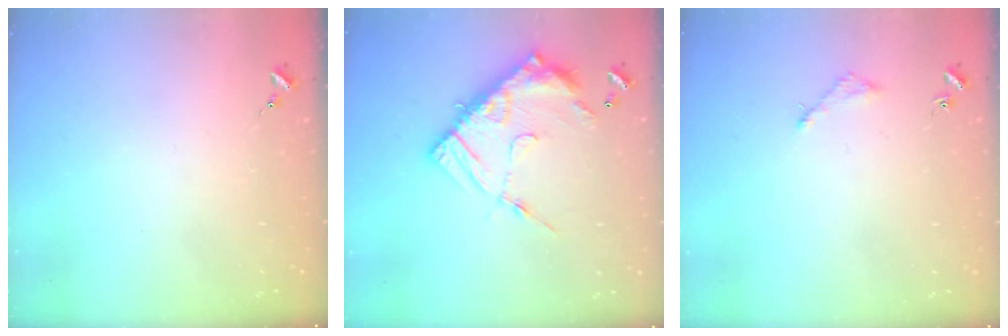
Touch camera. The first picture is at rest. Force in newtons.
{"total": 16.6, "press": 16.6, "slide": 1.5}
{"total": 3.0, "press": 3.0, "slide": 0.4}